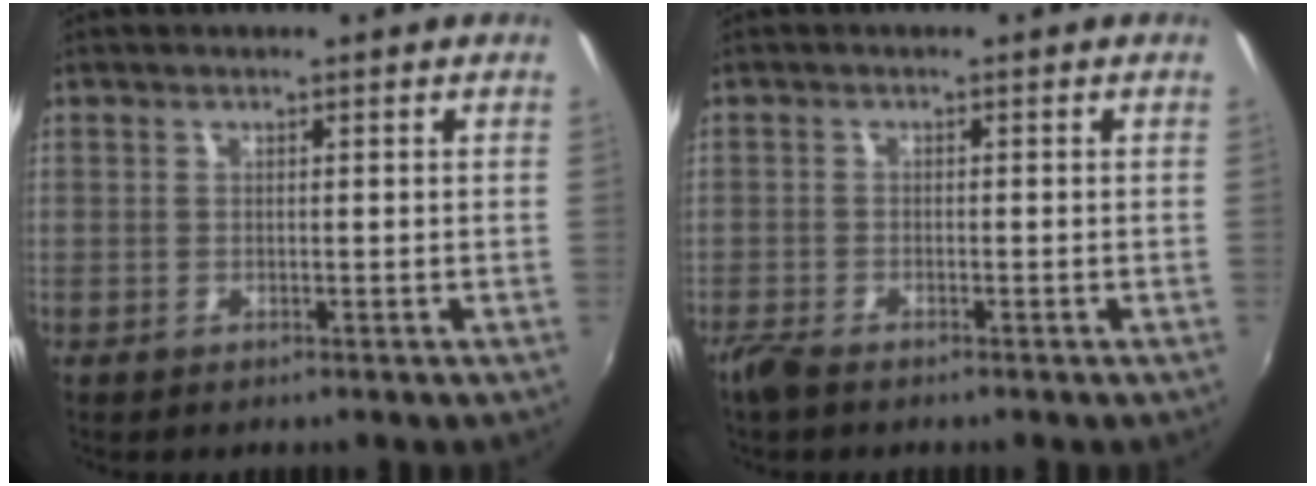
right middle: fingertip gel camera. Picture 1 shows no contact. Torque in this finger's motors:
{"motor_torque": [1.08, -1.06, 0.25, 0.14]}